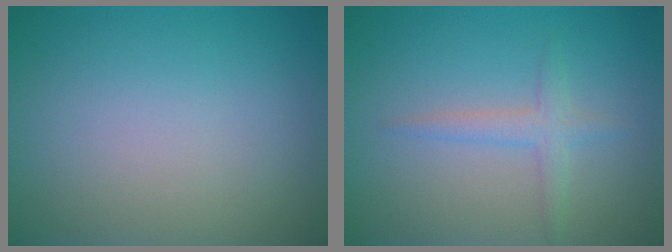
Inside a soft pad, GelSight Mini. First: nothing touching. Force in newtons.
{"total": 1.9, "press": 1.9, "slide": 0.1}